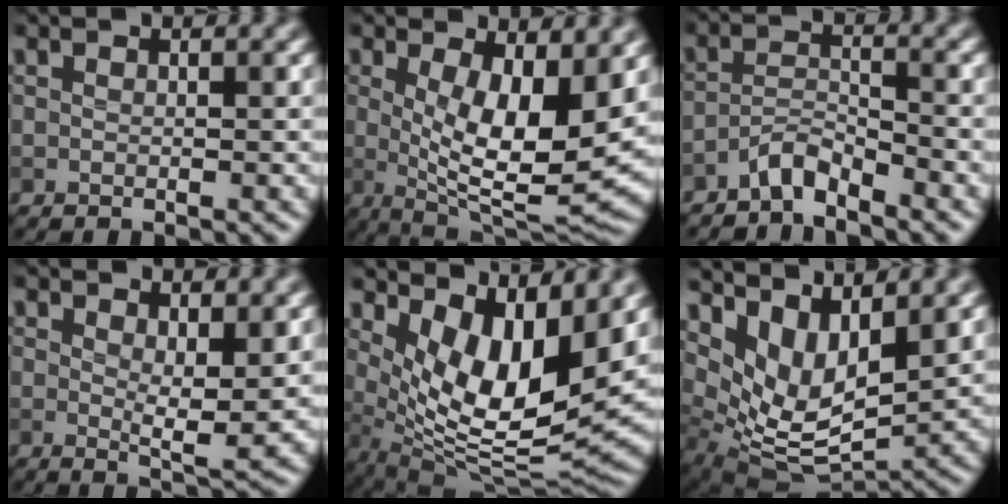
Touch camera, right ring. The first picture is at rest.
{"total": 9.3, "force": [1.3, 3.4, 8.6], "torque": [-0.143, -0.023, 0.030]}
{"total": 2.5, "force": [-2.3, 0.5, 0.9], "torque": [-0.017, 0.013, -0.047]}
{"total": 3.8, "force": [1.4, 1.1, 3.3], "torque": [-0.053, -0.009, 0.025]}
{"total": 9.9, "force": [3.0, 4.0, 8.5], "torque": [-0.151, -0.022, 0.061]}
{"total": 8.3, "force": [4.5, 3.6, 5.9], "torque": [-0.122, -0.013, 0.089]}